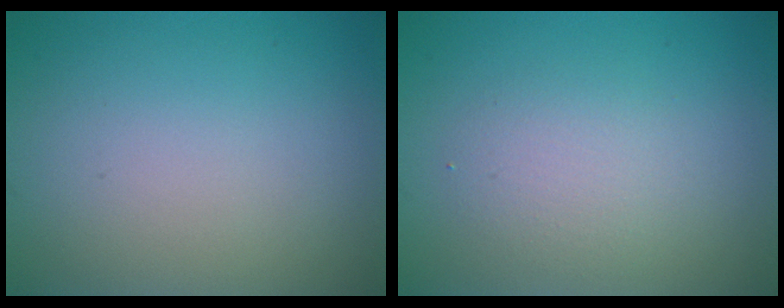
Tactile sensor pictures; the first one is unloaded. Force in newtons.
{"total": 2.2, "press": 2.2, "slide": 0.2}